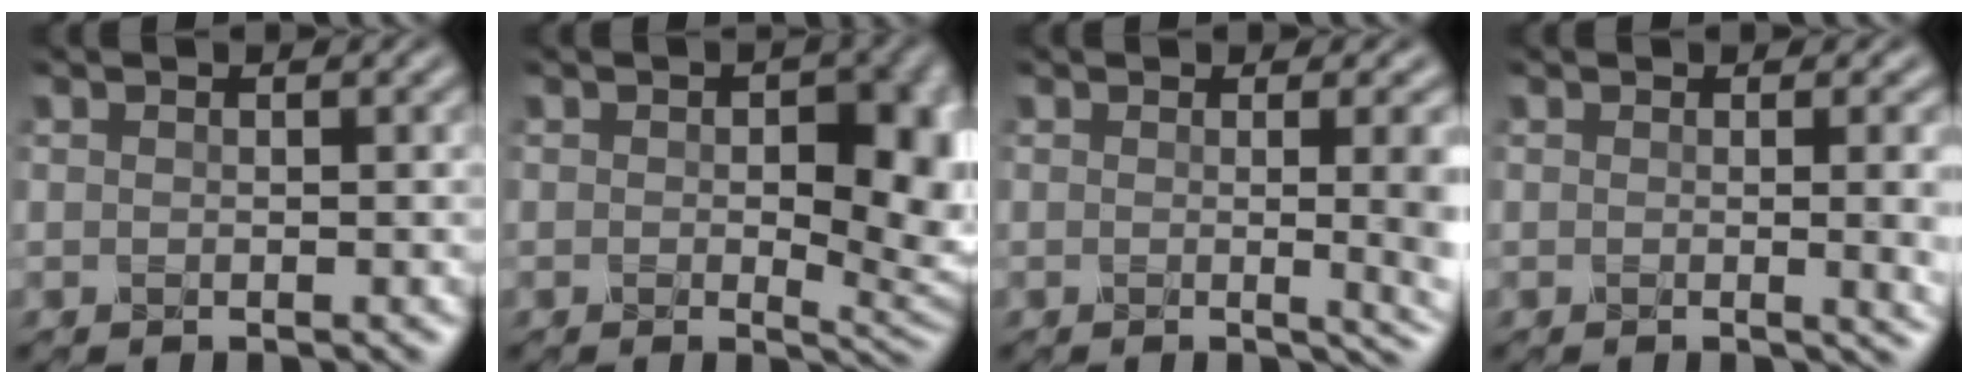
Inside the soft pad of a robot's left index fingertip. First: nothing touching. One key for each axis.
{"total": 9.2, "fx": 0.4, "fy": 5.5, "fz": 7.3, "tx": -0.111, "ty": -0.015, "tz": 0.013}
{"total": 4.7, "fx": 0.0, "fy": 1.8, "fz": 4.3, "tx": -0.036, "ty": -0.015, "tz": 0.010}
{"total": 3.4, "fx": 0.2, "fy": 1.2, "fz": 3.1, "tx": -0.042, "ty": -0.017, "tz": 0.016}